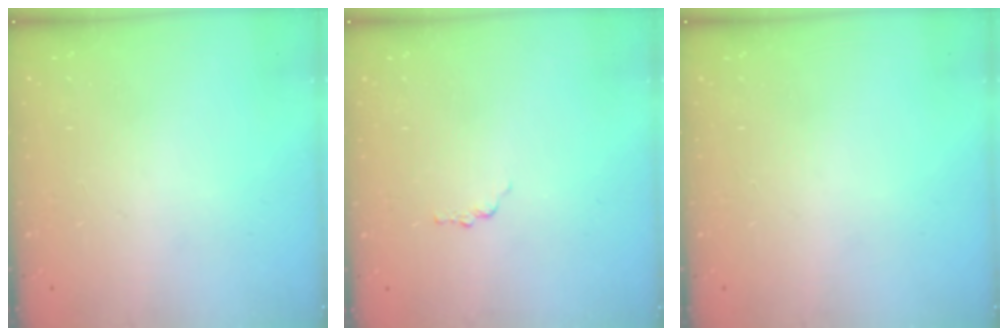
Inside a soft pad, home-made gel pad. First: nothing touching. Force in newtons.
{"total": 1.2, "press": 1.2, "slide": 0.2}
{"total": 0.0}